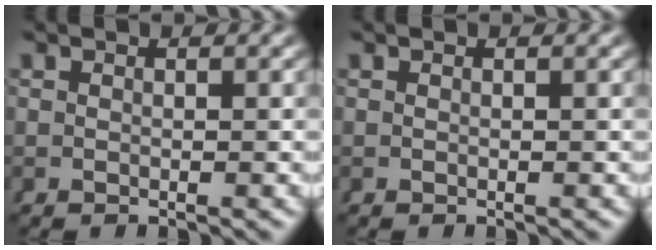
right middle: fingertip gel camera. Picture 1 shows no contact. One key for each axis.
{"total": 0.0}